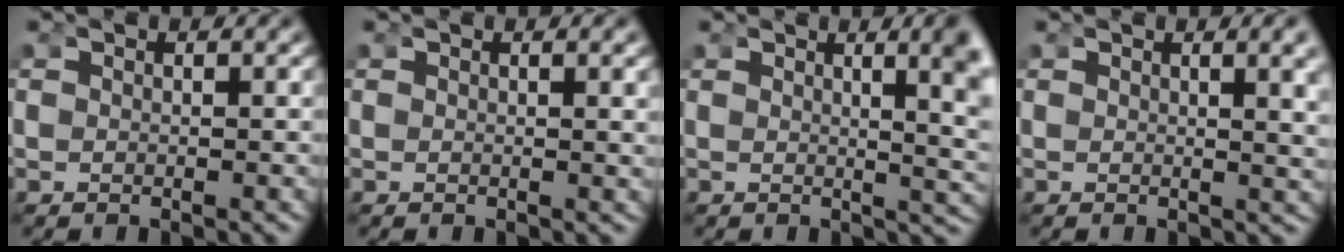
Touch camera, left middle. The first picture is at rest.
{"total": 0.6, "force": [0.3, -0.3, 0.4], "torque": [-0.004, 0.000, 0.005]}
{"total": 5.5, "force": [1.6, 1.2, 5.1], "torque": [-0.041, 0.011, 0.019]}
{"total": 2.6, "force": [1.2, -0.2, 2.3], "torque": [-0.020, 0.004, 0.016]}